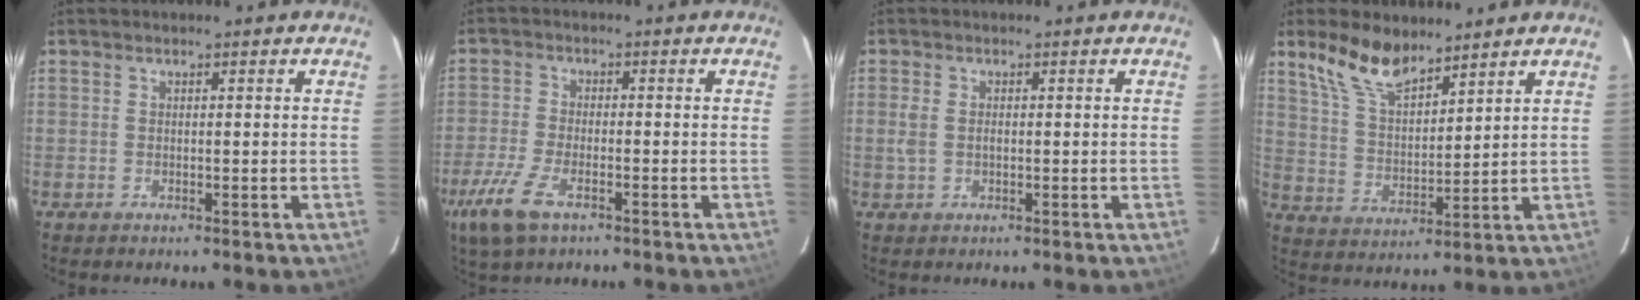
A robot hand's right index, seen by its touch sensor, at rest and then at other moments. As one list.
[{"total": 9.3, "force": [-5.4, 3.9, 6.5], "torque": [-0.167, -0.020, -0.108]}, {"total": 2.6, "force": [-0.2, 1.6, 2.0], "torque": [-0.044, -0.001, -0.004]}, {"total": 10.0, "force": [7.6, 3.6, 5.3], "torque": [-0.105, 0.012, 0.155]}]